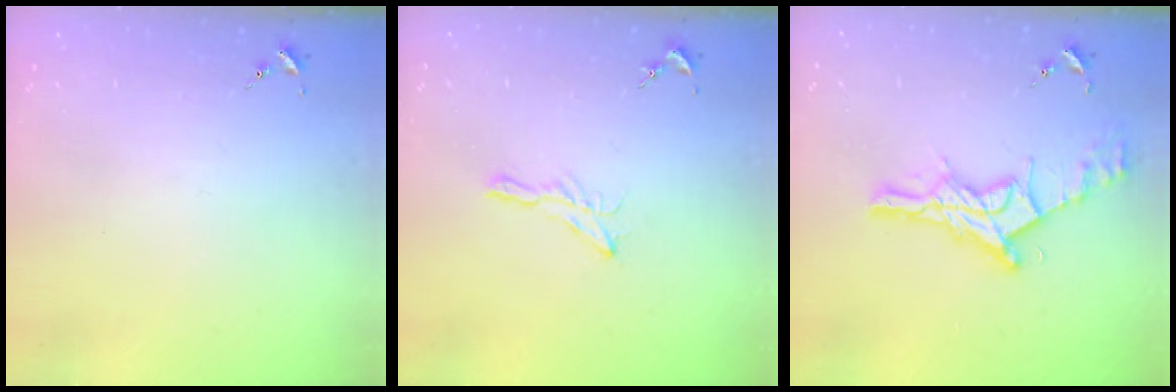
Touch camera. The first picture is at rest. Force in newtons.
{"total": 6.0, "press": 6.0, "slide": 0.2}
{"total": 17.3, "press": 17.2, "slide": 1.4}